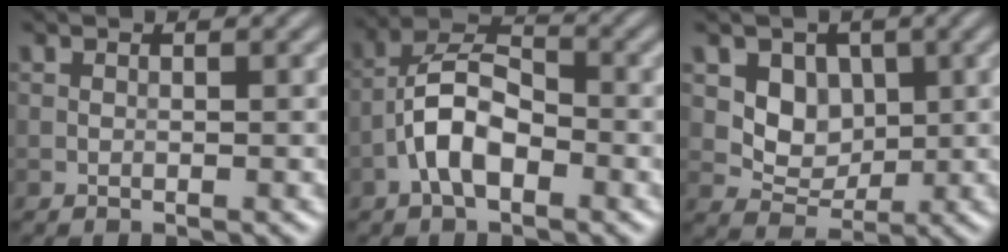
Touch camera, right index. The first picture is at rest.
{"total": 5.4, "force": [-2.3, 2.6, 4.1], "torque": [-0.073, 0.016, -0.050]}
{"total": 4.0, "force": [0.9, 3.3, 2.1], "torque": [-0.038, -0.011, 0.018]}